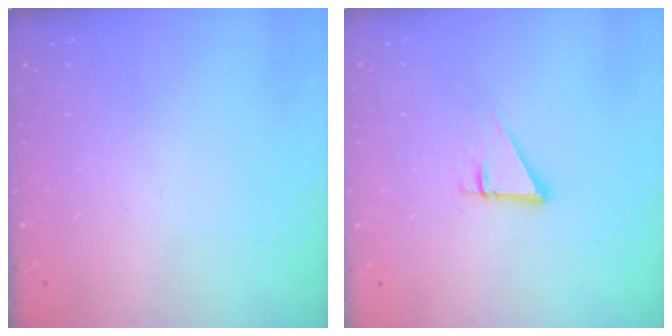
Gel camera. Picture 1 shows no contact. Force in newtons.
{"total": 2.7, "press": 2.7, "slide": 0.1}